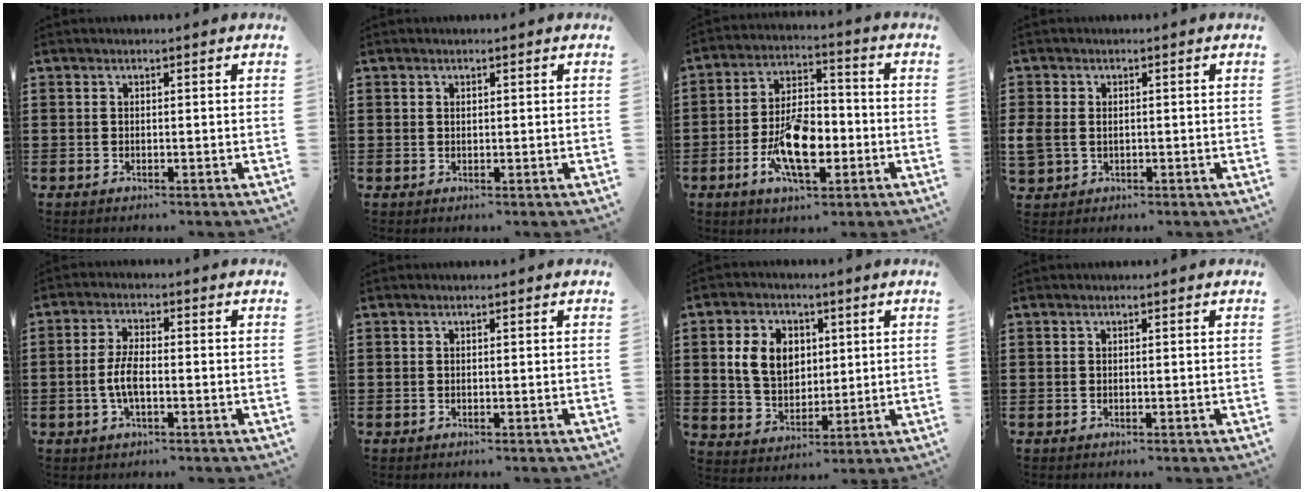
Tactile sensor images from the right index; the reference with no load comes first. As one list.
[{"total": 0.5, "force": [0.4, 0.4, 0.1], "torque": [-0.002, 0.002, 0.008]}, {"total": 10.9, "force": [-3.5, 5.2, 8.8], "torque": [-0.171, -0.003, -0.062]}, {"total": 2.1, "force": [0.0, 1.7, 1.2], "torque": [-0.044, -0.002, -0.005]}, {"total": 4.8, "force": [-0.9, 2.0, 4.3], "torque": [-0.099, 0.000, -0.022]}, {"total": 0.0}, {"total": 7.7, "force": [2.0, 5.9, 4.6], "torque": [-0.115, 0.013, 0.030]}, {"total": 0.0}]